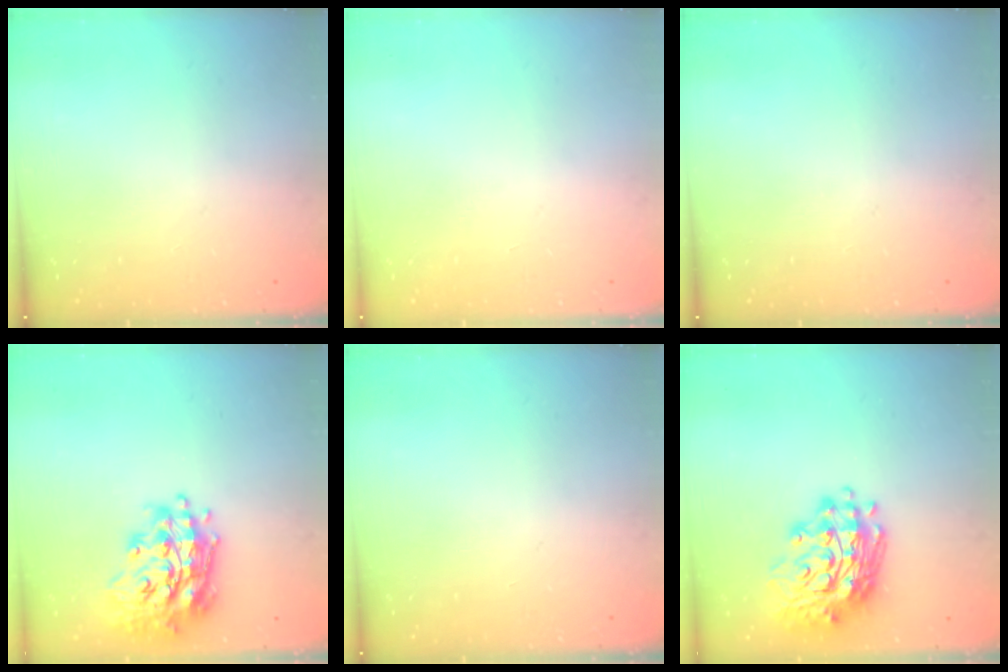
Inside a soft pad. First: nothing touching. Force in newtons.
{"total": 0.0}
{"total": 0.0}
{"total": 19.9, "press": 19.8, "slide": 2.1}
{"total": 0.0}
{"total": 17.0, "press": 16.9, "slide": 2.2}